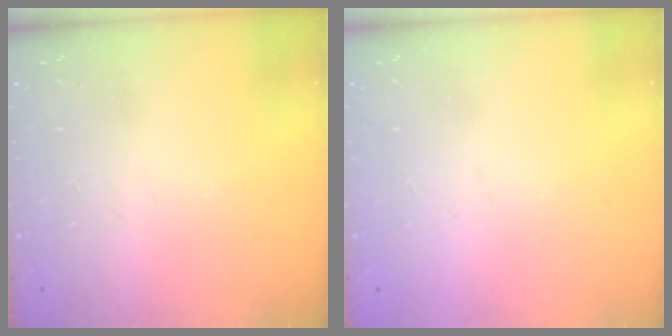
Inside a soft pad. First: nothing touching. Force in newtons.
{"total": 1.5, "press": 1.5, "slide": 0.1}